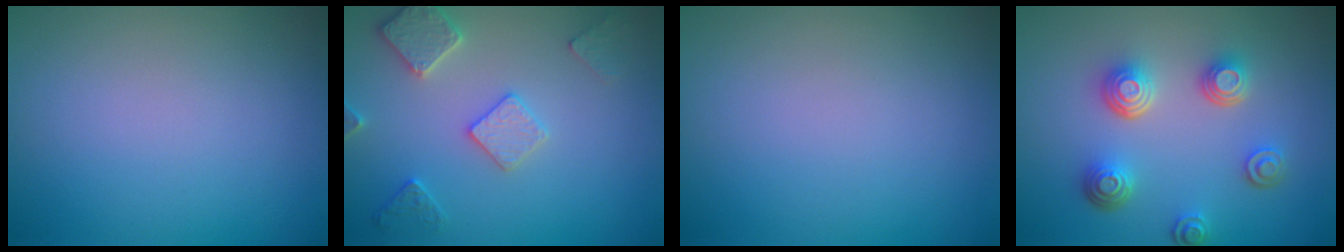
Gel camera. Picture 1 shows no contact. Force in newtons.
{"total": 2.9, "press": 2.8, "slide": 0.5}
{"total": 0.0}
{"total": 4.3, "press": 3.3, "slide": 2.7}